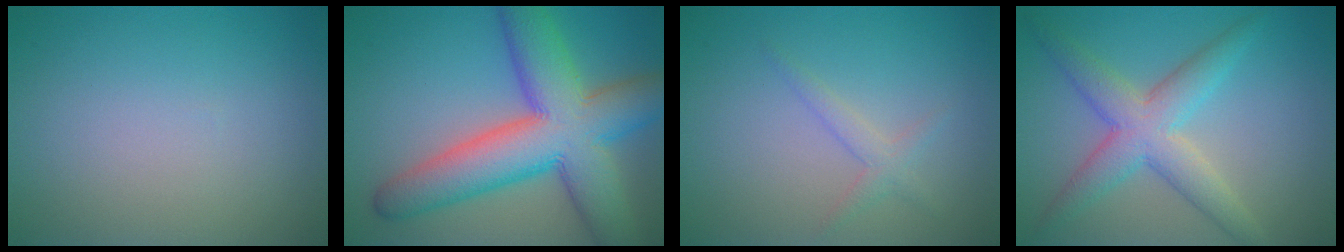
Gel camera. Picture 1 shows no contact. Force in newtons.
{"total": 11.6, "press": 11.6, "slide": 0.4}
{"total": 1.3, "press": 1.3, "slide": 0.1}
{"total": 5.1, "press": 5.1, "slide": 0.2}